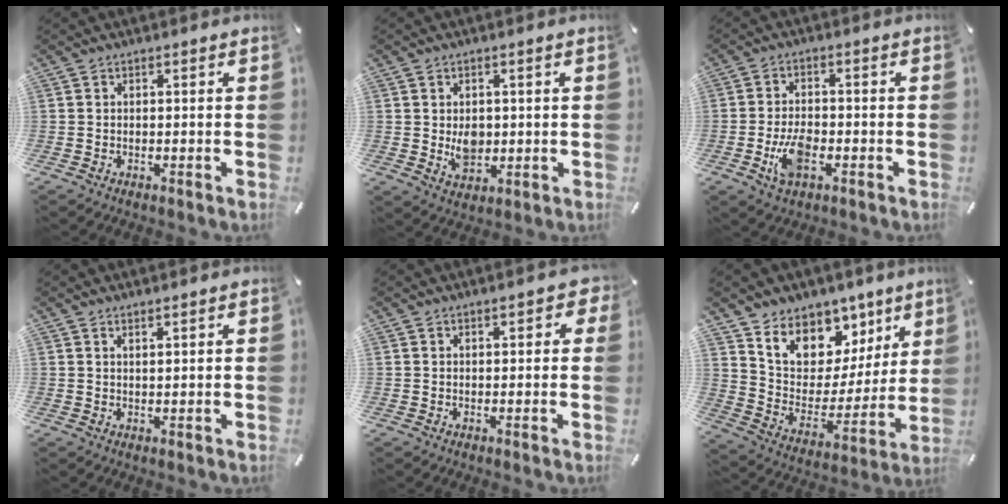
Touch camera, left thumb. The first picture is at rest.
{"total": 5.1, "force": [0.1, 4.2, 2.9], "torque": [-0.040, -0.012, -0.004]}
{"total": 6.9, "force": [-2.6, 3.6, 5.3], "torque": [-0.118, 0.004, -0.048]}
{"total": 1.2, "force": [0.9, 0.0, 0.8], "torque": [-0.015, -0.003, 0.017]}
{"total": 2.3, "force": [0.7, 1.5, 1.6], "torque": [-0.018, 0.001, 0.006]}
{"total": 10.8, "force": [7.7, 7.5, 1.1], "torque": [-0.025, -0.089, 0.143]}